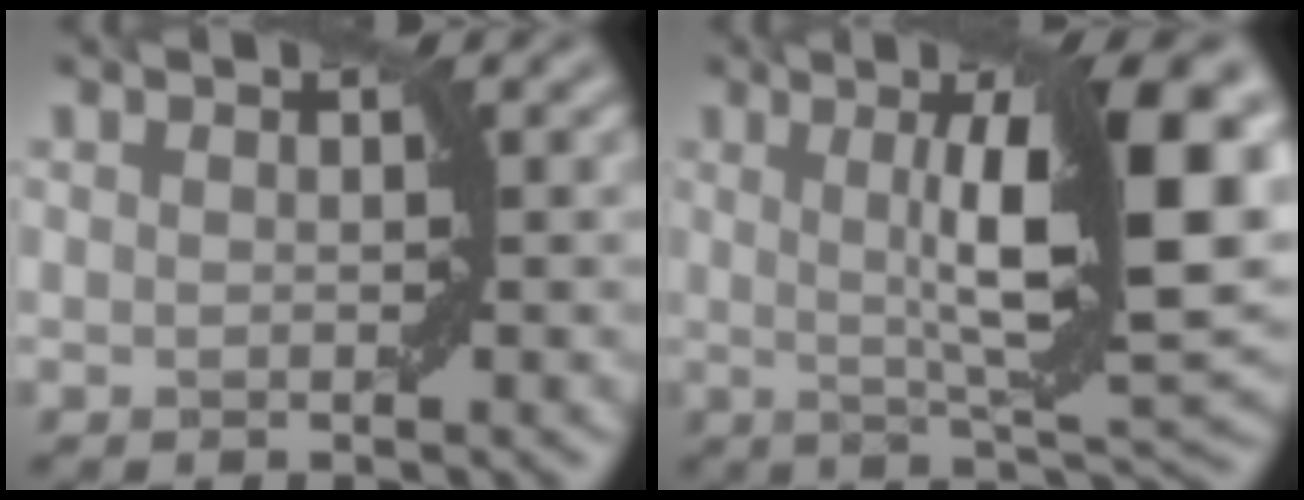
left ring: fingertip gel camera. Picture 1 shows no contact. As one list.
[{"total": 12.4, "force": [2.3, 2.6, 11.9], "torque": [-0.162, 0.007, 0.037]}]